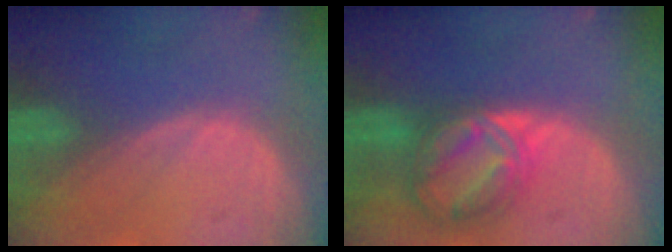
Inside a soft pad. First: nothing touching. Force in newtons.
{"total": 7.6, "press": 7.6, "slide": 0.6}